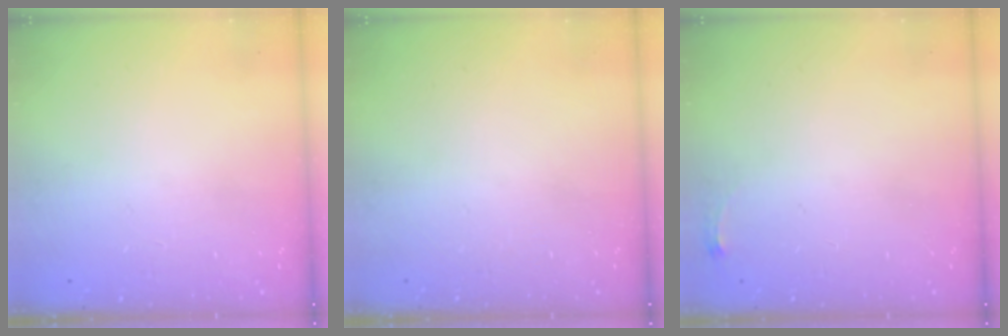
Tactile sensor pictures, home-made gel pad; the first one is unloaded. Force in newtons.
{"total": 0.0}
{"total": 2.8, "press": 2.8, "slide": 0.4}